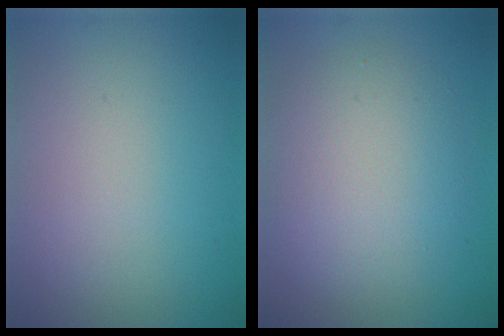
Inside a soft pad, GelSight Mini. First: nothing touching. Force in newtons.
{"total": 5.8, "press": 5.8, "slide": 0.2}